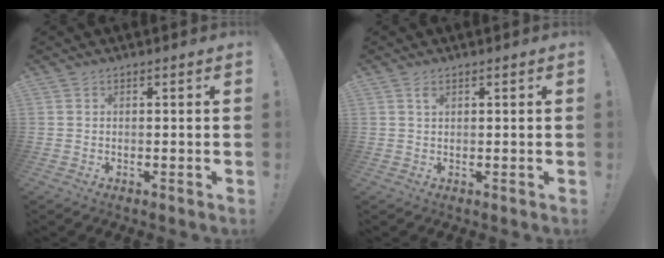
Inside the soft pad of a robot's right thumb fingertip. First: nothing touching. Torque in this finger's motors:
{"motor_torque": [0.47, 0.36, 0.30, 0.08, 0.16]}